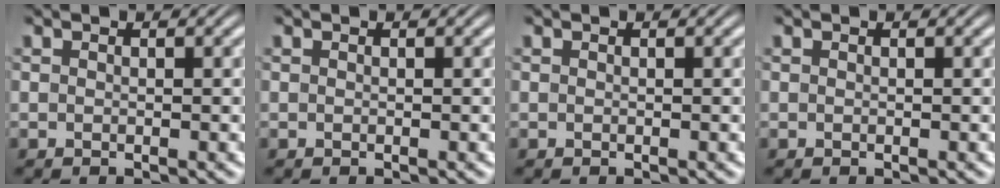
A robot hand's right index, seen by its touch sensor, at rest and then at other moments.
{"total": 0.0}
{"total": 0.0}
{"total": 0.0}